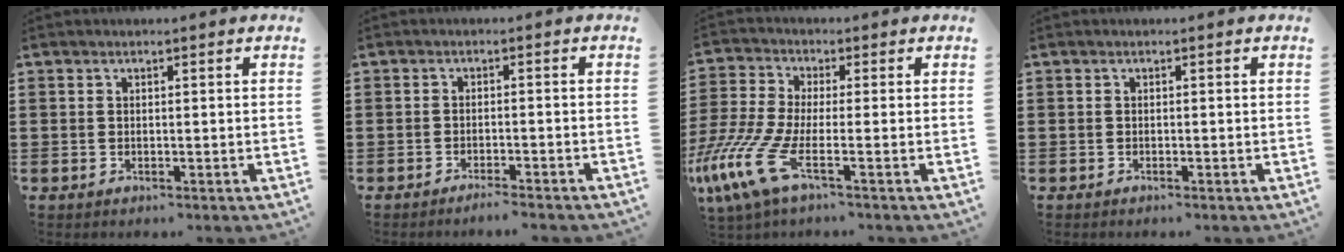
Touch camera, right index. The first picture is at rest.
{"total": 1.9, "force": [-1.8, -0.3, 0.6], "torque": [-0.010, 0.001, -0.035]}
{"total": 9.7, "force": [-4.0, 2.9, 8.3], "torque": [-0.217, -0.022, -0.082]}
{"total": 0.0}